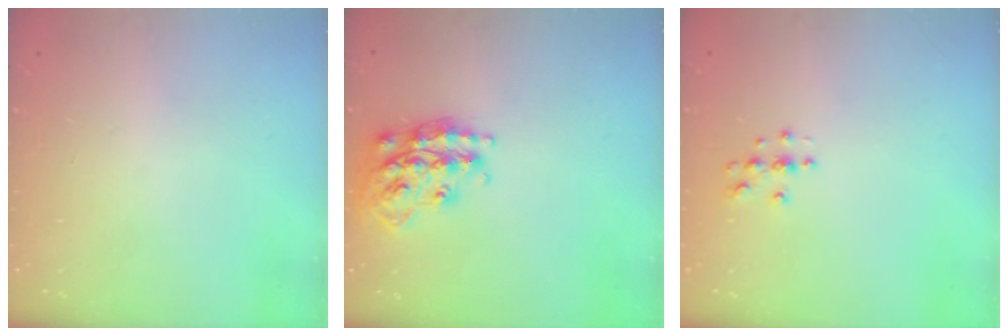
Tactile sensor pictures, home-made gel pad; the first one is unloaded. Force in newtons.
{"total": 18.0, "press": 17.9, "slide": 1.1}
{"total": 3.9, "press": 3.9, "slide": 0.4}